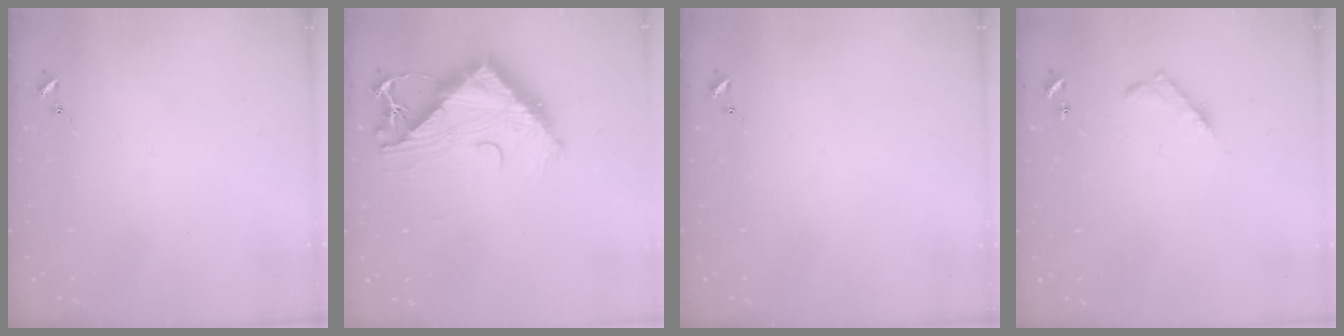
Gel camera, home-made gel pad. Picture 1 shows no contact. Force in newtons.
{"total": 14.1, "press": 14.0, "slide": 1.3}
{"total": 0.0}
{"total": 7.1, "press": 7.1, "slide": 0.5}